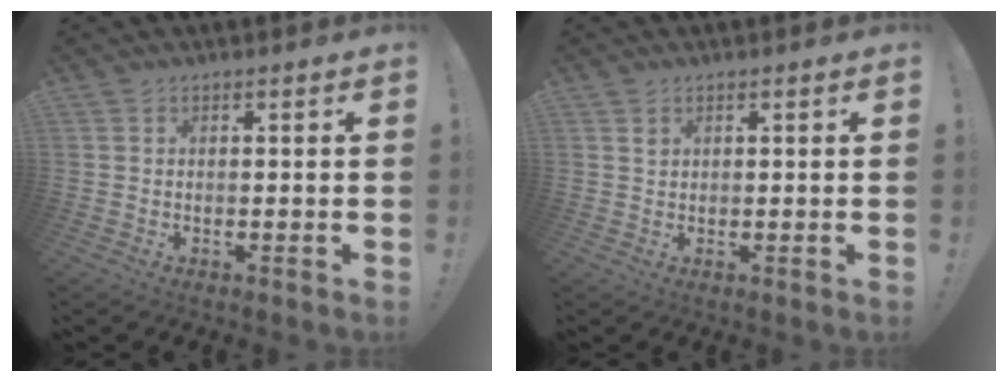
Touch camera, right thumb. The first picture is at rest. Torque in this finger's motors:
{"motor_torque": [-0.19, -0.02, 0.22, -0.21, 0.06]}